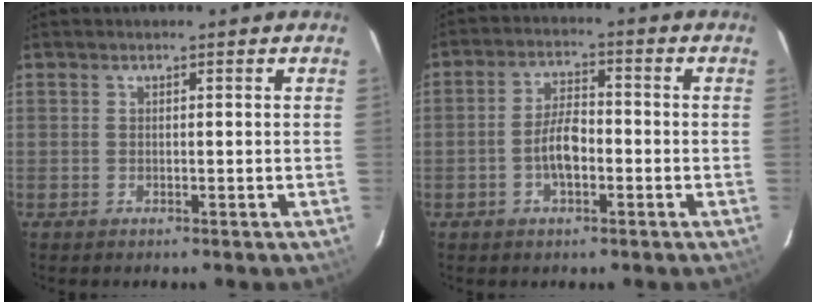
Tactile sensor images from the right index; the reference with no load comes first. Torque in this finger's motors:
{"motor_torque": [1.47, -0.10, 0.76, 0.11]}